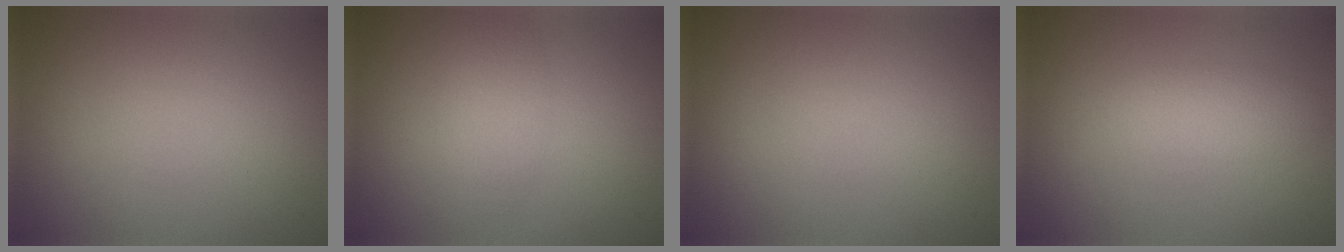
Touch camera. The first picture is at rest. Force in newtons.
{"total": 1.9, "press": 1.9, "slide": 0.0}
{"total": 0.0}
{"total": 2.0, "press": 2.0, "slide": 0.0}